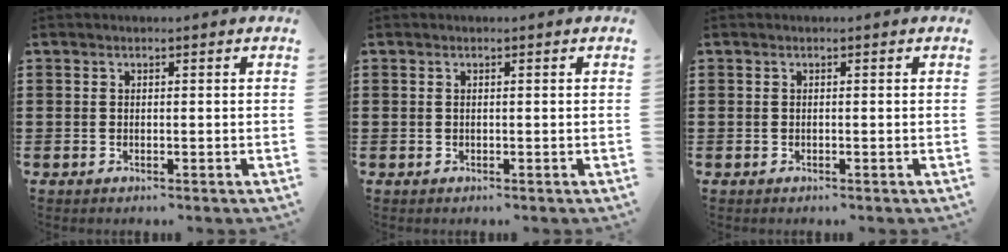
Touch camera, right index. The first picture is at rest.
{"total": 0.0}
{"total": 0.0}